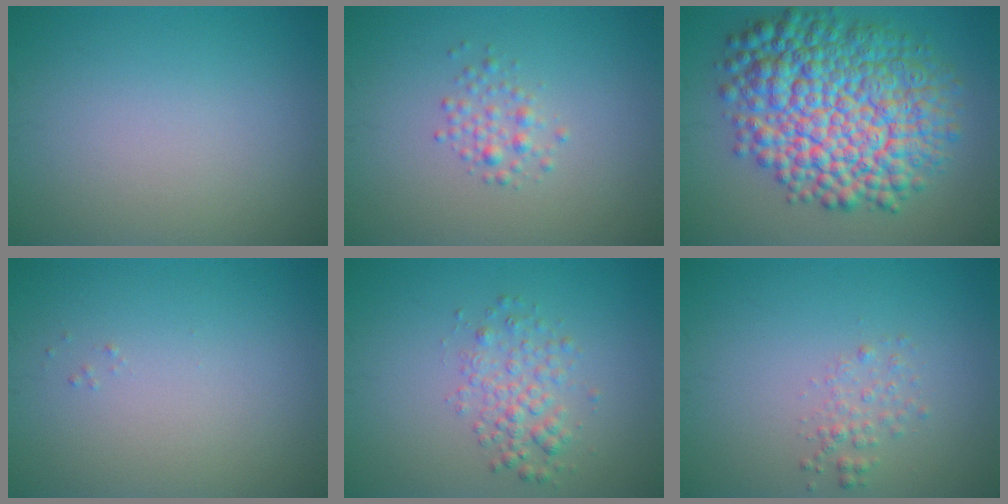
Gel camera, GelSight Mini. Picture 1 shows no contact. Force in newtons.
{"total": 1.6, "press": 1.6, "slide": 0.0}
{"total": 13.2, "press": 13.2, "slide": 0.2}
{"total": 0.0}
{"total": 2.6, "press": 2.6, "slide": 0.1}
{"total": 1.4, "press": 1.4, "slide": 0.1}